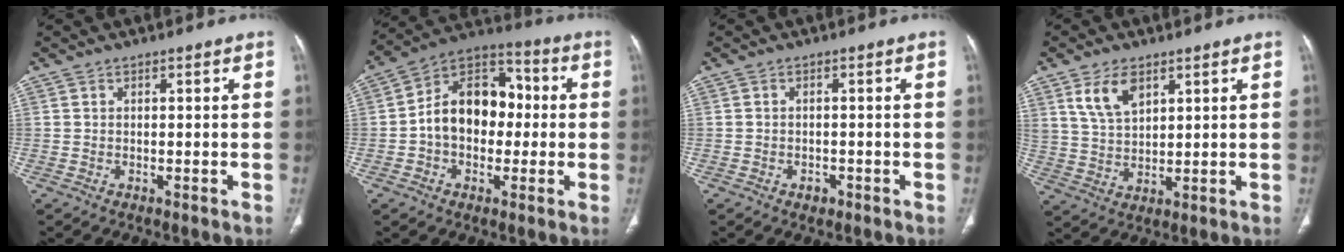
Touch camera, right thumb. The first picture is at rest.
{"total": 15.2, "force": [-0.3, 10.8, 10.6], "torque": [-0.135, 0.042, -0.015]}
{"total": 1.7, "force": [-0.9, 1.2, 0.7], "torque": [-0.008, 0.005, -0.009]}
{"total": 7.4, "force": [4.1, 4.1, 4.7], "torque": [-0.078, -0.019, 0.086]}